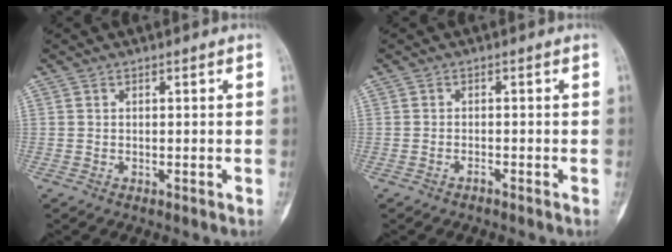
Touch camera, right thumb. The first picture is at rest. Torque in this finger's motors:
{"motor_torque": [0.24, -0.03, 0.16, -0.27, 0.05]}